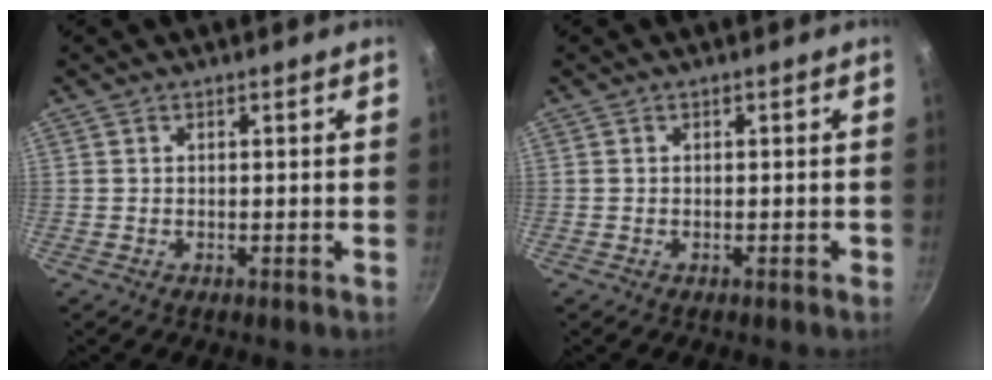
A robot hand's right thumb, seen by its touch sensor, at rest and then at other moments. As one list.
[{"total": 1.1, "force": [-0.5, 0.7, 0.7], "torque": [0.002, 0.011, -0.005]}]